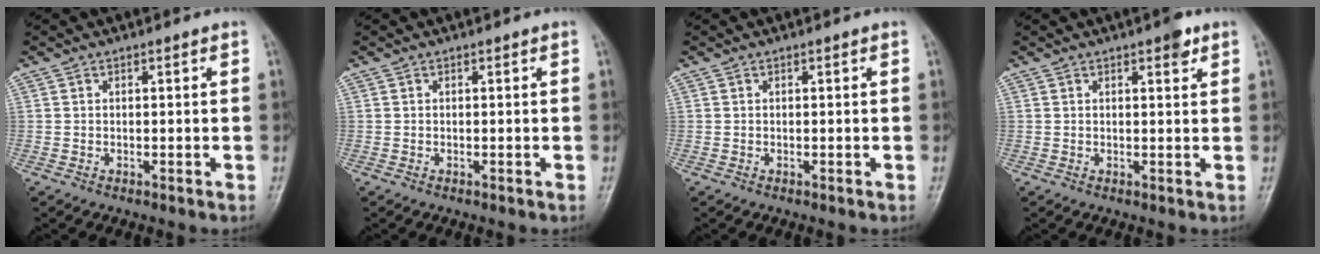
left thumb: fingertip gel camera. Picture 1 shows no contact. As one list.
[{"total": 0.0}, {"total": 0.0}, {"total": 2.5, "force": [1.6, 0.8, 1.8], "torque": [-0.020, -0.006, 0.020]}]